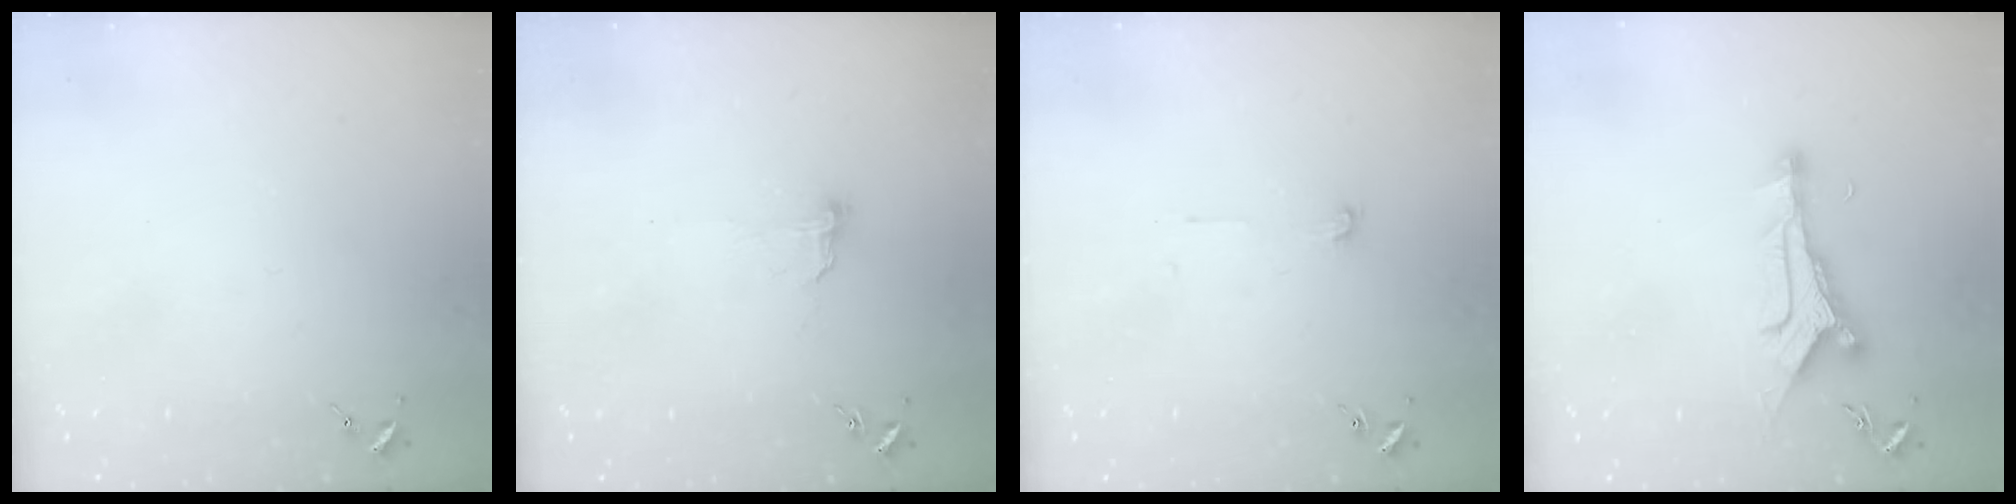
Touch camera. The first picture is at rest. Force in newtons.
{"total": 6.3, "press": 6.3, "slide": 0.5}
{"total": 3.8, "press": 3.8, "slide": 0.3}
{"total": 9.9, "press": 9.9, "slide": 0.7}